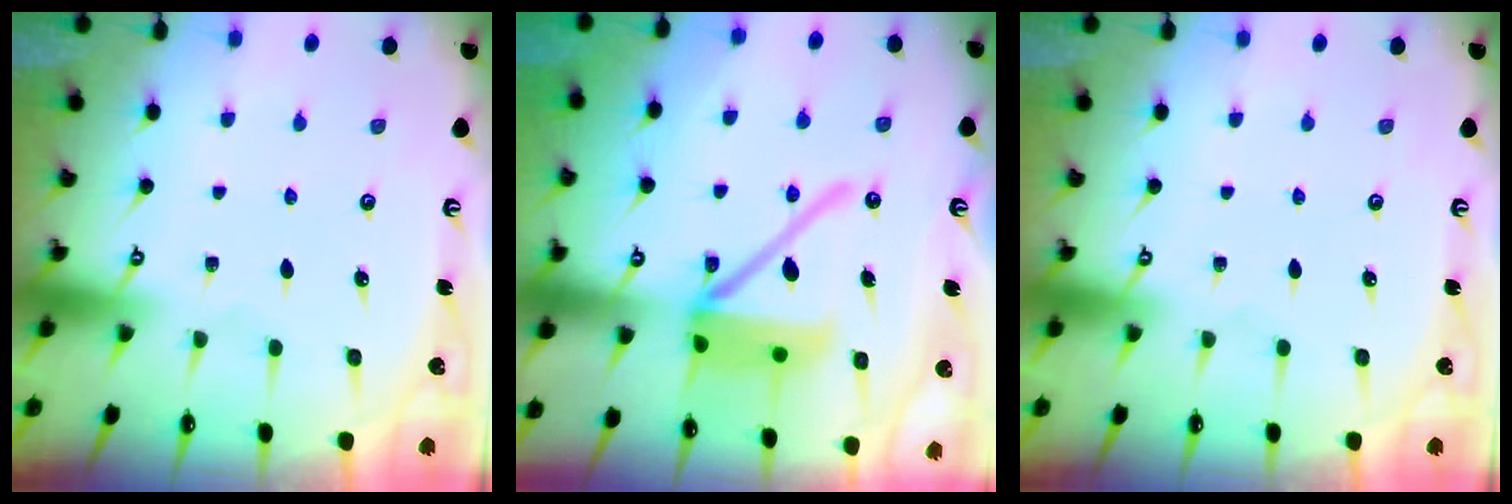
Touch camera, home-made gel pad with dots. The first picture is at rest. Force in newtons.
{"total": 15.6, "press": 15.5, "slide": 1.8}
{"total": 0.0}